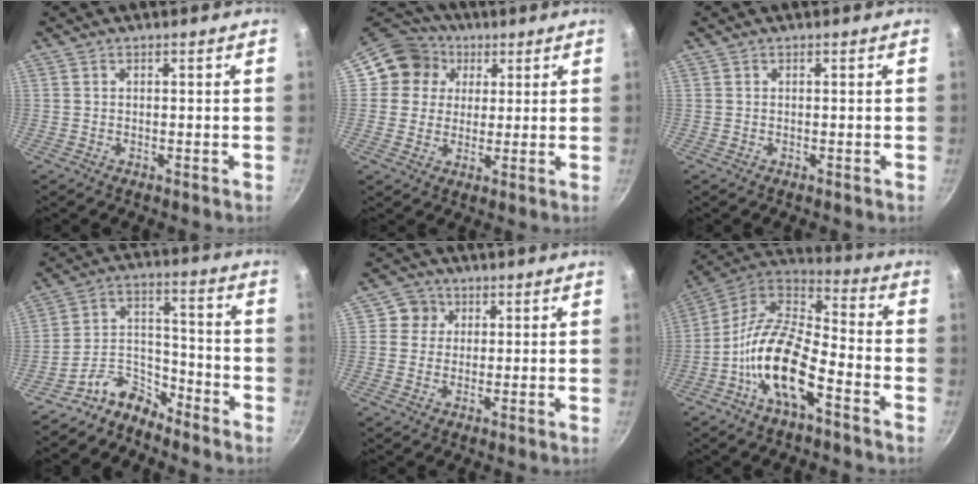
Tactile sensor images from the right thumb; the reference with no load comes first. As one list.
[{"total": 10.1, "force": [3.1, 9.3, 2.4], "torque": [-0.005, 0.012, 0.038]}, {"total": 0.0}, {"total": 9.0, "force": [-7.8, 3.8, 2.5], "torque": [-0.029, 0.091, -0.163]}, {"total": 4.5, "force": [1.4, 4.3, 0.6], "torque": [0.030, 0.003, 0.013]}, {"total": 17.3, "force": [-7.1, 7.3, 13.9], "torque": [-0.252, 0.057, -0.153]}]